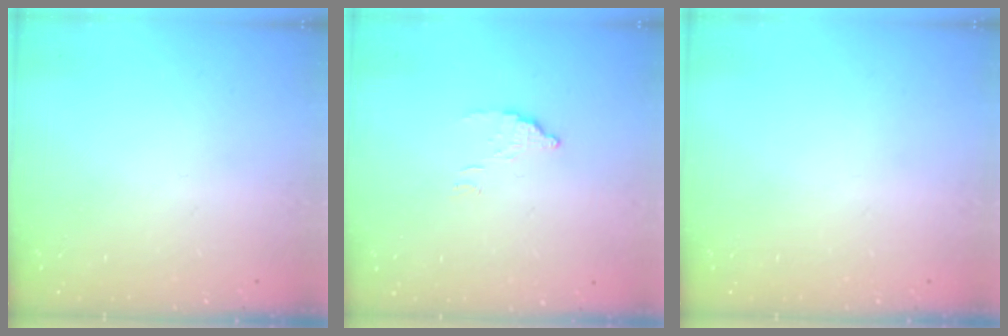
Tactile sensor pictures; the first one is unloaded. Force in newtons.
{"total": 4.5, "press": 4.4, "slide": 0.2}
{"total": 0.0}